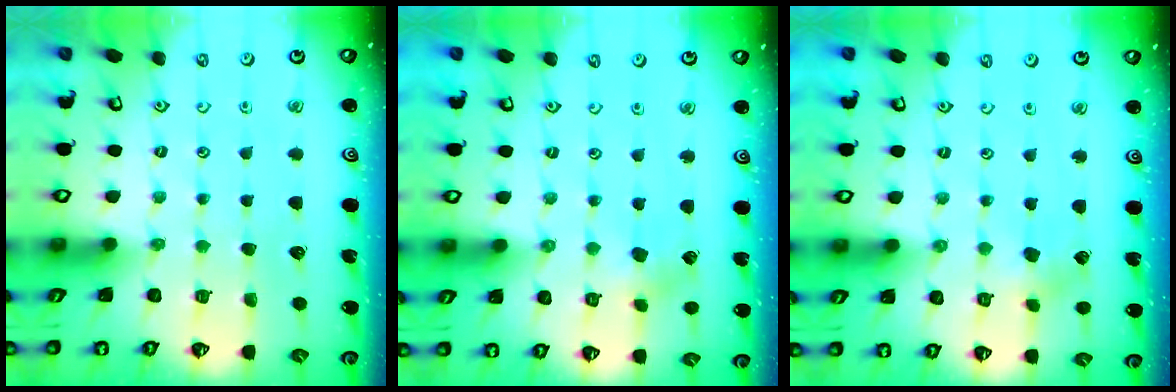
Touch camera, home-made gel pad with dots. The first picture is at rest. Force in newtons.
{"total": 2.7, "press": 2.7, "slide": 0.4}
{"total": 2.7, "press": 2.7, "slide": 0.4}